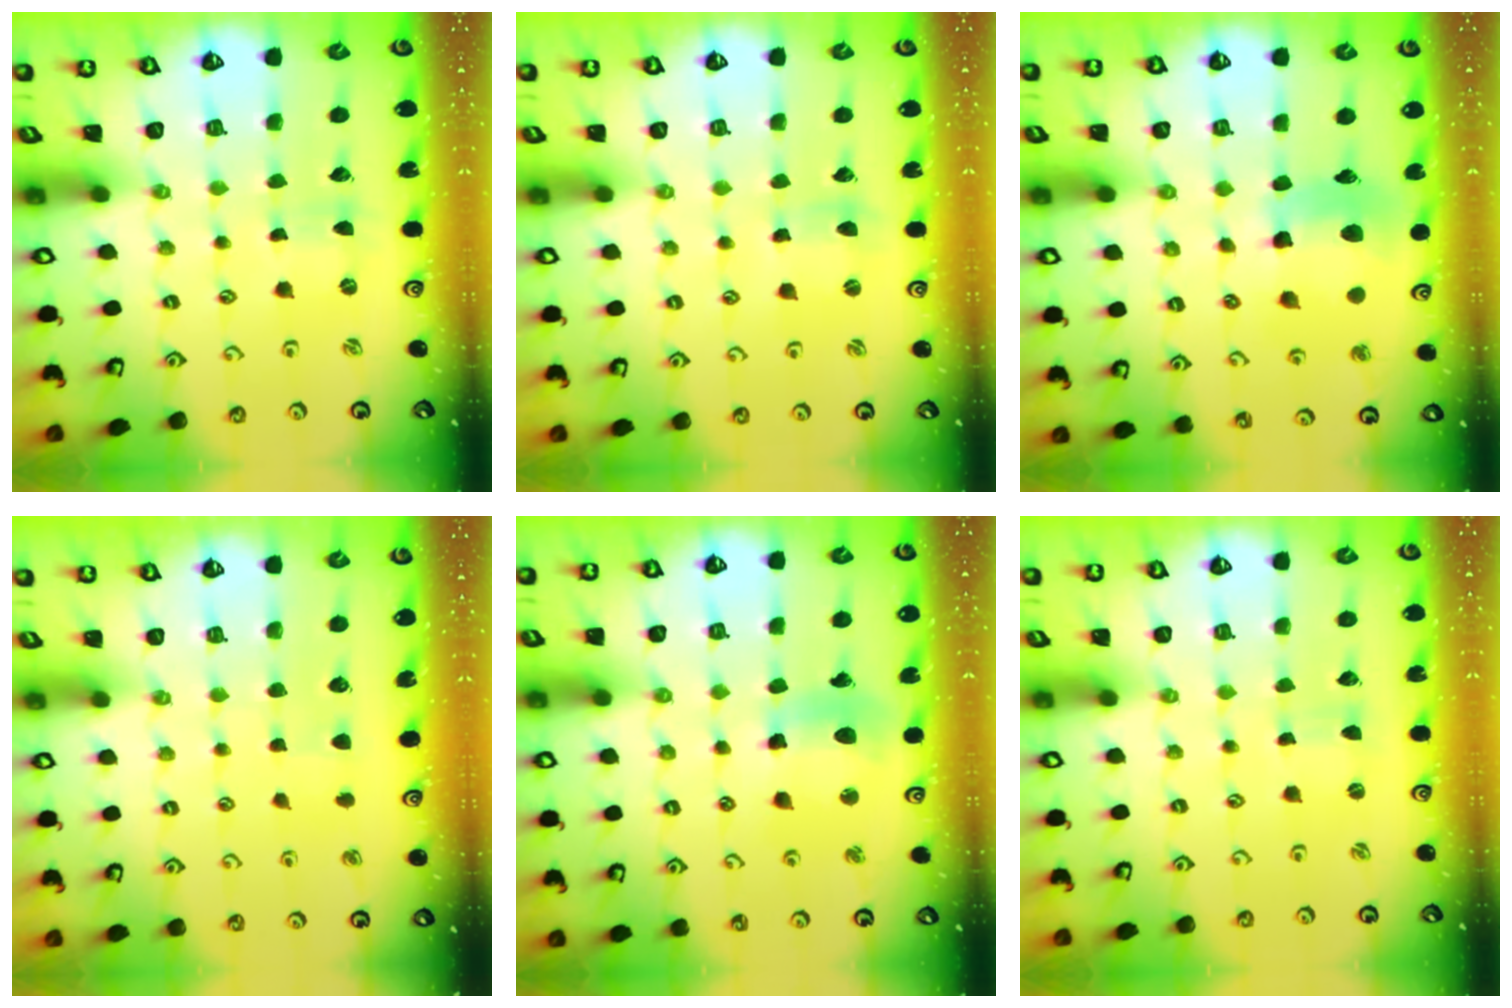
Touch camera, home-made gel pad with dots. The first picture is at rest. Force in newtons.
{"total": 2.3, "press": 2.3, "slide": 0.3}
{"total": 13.6, "press": 13.6, "slide": 1.4}
{"total": 3.0, "press": 3.0, "slide": 0.3}
{"total": 12.3, "press": 12.2, "slide": 1.6}
{"total": 0.0}